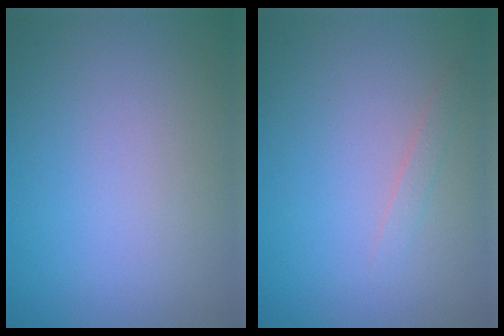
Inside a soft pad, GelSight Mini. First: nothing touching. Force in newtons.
{"total": 0.9, "press": 0.9, "slide": 0.0}